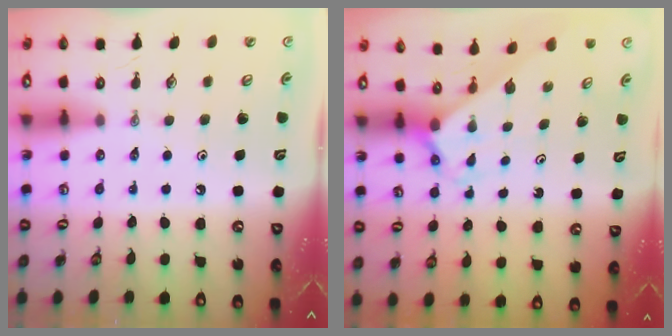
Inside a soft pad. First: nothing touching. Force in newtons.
{"total": 2.0, "press": 2.0, "slide": 0.1}